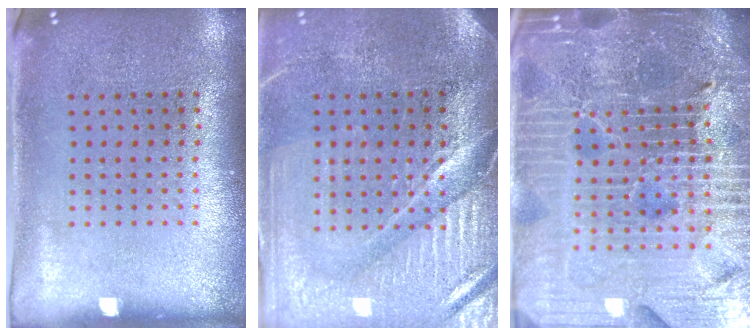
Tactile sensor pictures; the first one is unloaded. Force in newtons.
{"total": 4.2, "press": 3.8, "slide": 1.7}
{"total": 7.2, "press": 6.2, "slide": 3.7}